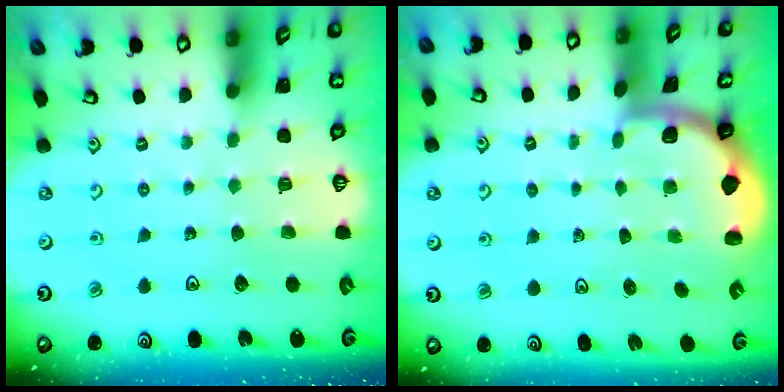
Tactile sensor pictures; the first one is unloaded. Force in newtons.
{"total": 1.6, "press": 1.6, "slide": 0.1}